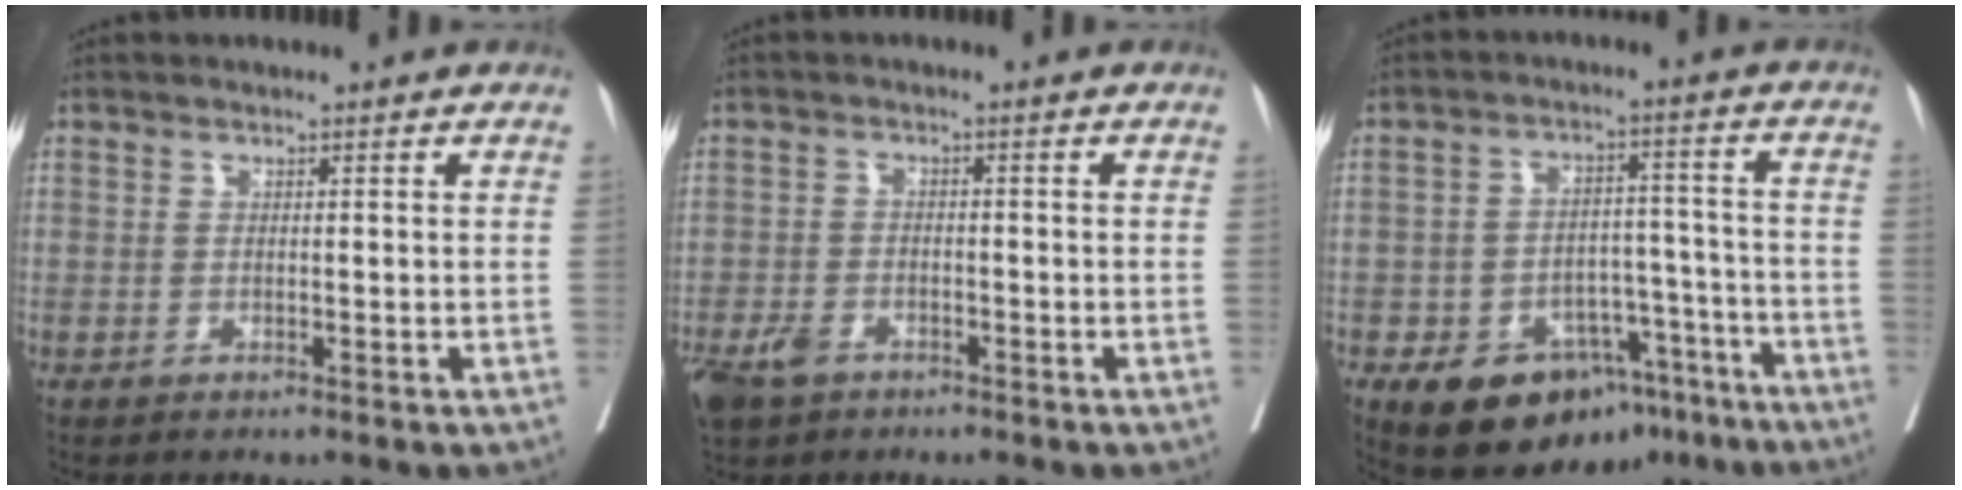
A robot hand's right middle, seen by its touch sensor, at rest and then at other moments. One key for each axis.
{"total": 5.6, "fx": -3.7, "fy": 3.3, "fz": 2.7, "tx": -0.053, "ty": -0.004, "tz": -0.063}
{"total": 13.2, "fx": -8.2, "fy": 7.9, "fz": 6.6, "tx": -0.077, "ty": 0.030, "tz": -0.115}